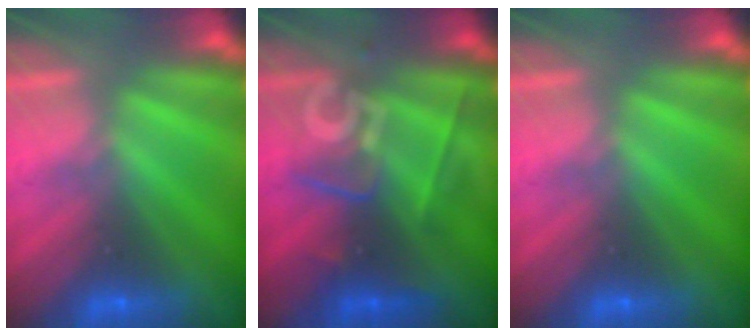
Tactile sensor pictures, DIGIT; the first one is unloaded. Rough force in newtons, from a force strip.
{"total": 2.7}
{"total": 0.0}